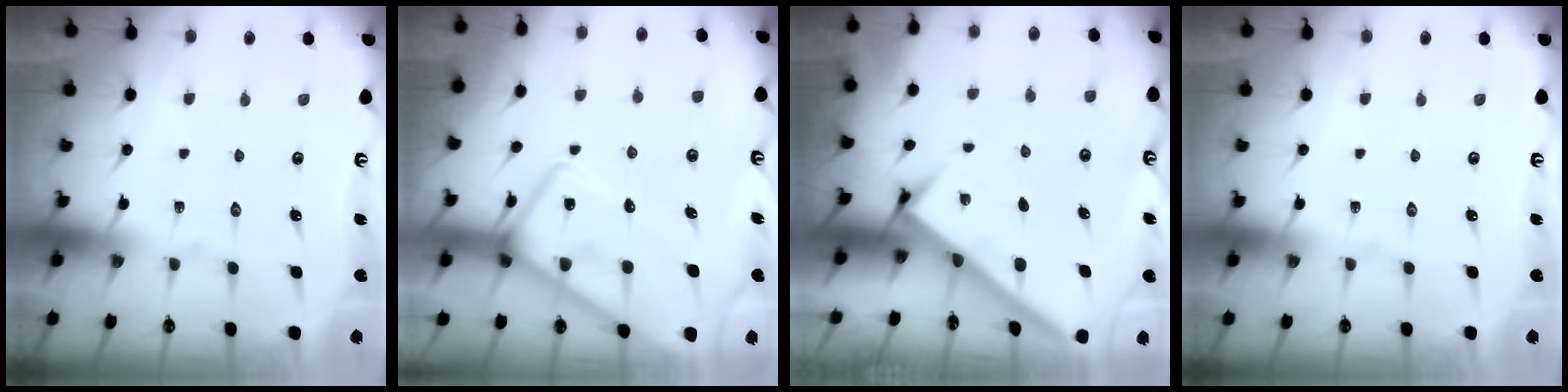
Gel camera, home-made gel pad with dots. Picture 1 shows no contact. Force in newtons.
{"total": 13.6, "press": 13.5, "slide": 1.4}
{"total": 2.9, "press": 2.9, "slide": 0.0}
{"total": 0.0}